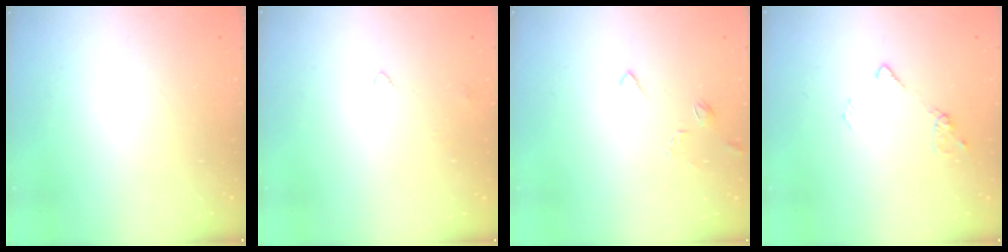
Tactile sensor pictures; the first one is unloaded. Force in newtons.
{"total": 2.4, "press": 2.4, "slide": 0.4}
{"total": 3.7, "press": 3.7, "slide": 0.7}
{"total": 7.9, "press": 7.9, "slide": 0.8}